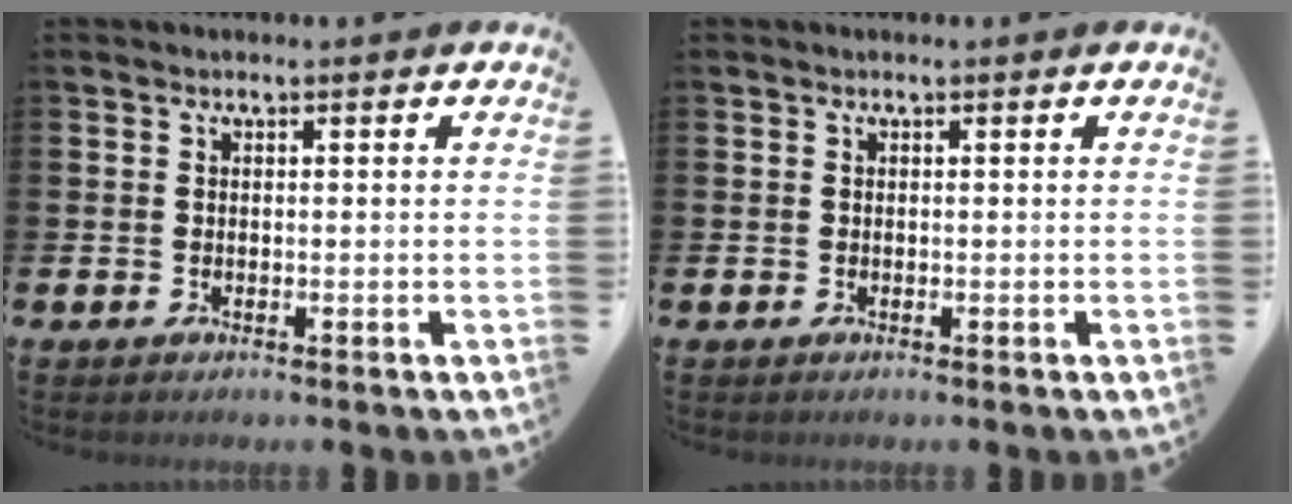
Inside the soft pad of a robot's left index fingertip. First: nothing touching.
{"total": 0.0}